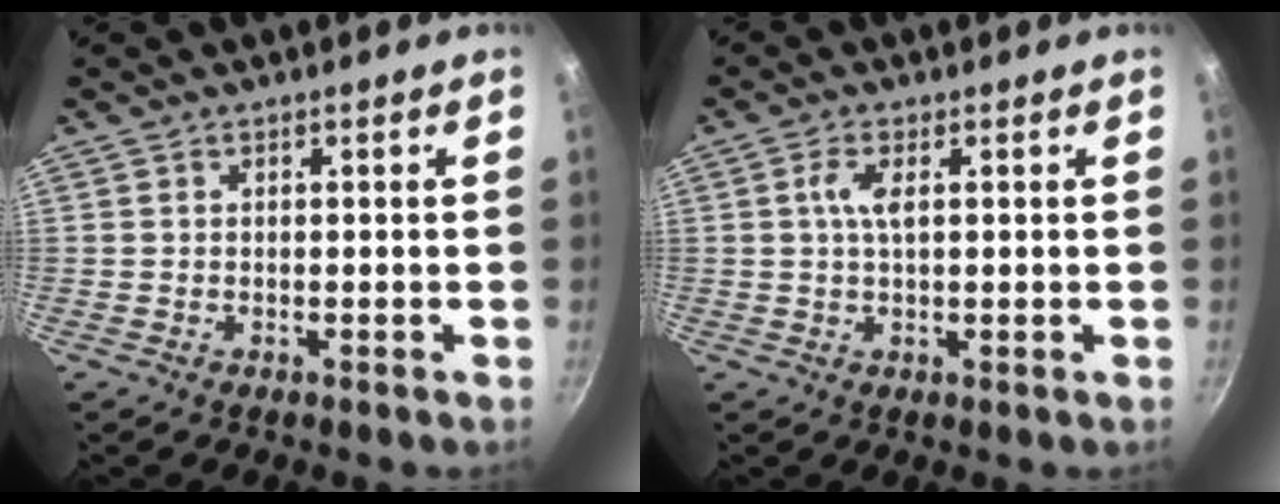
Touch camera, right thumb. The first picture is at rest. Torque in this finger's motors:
{"motor_torque": [1.04, 0.88, 0.49, -0.06, 0.06]}